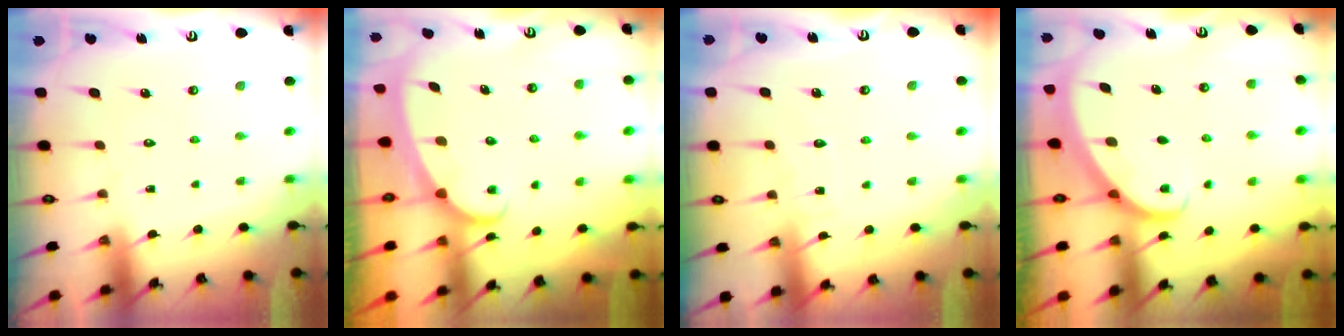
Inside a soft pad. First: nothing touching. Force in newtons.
{"total": 2.4, "press": 2.4, "slide": 0.4}
{"total": 3.8, "press": 3.7, "slide": 0.5}
{"total": 2.9, "press": 2.9, "slide": 0.2}